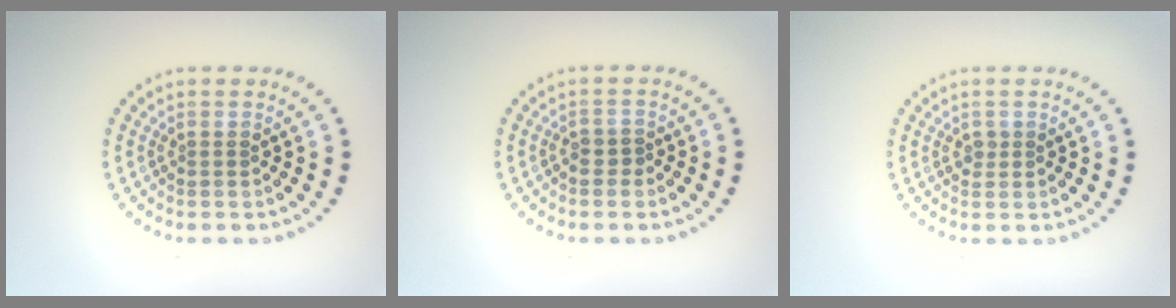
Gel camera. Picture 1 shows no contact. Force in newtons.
{"total": 1.0, "press": 0.8, "slide": 0.7}
{"total": 0.8, "press": 0.7, "slide": 0.2}